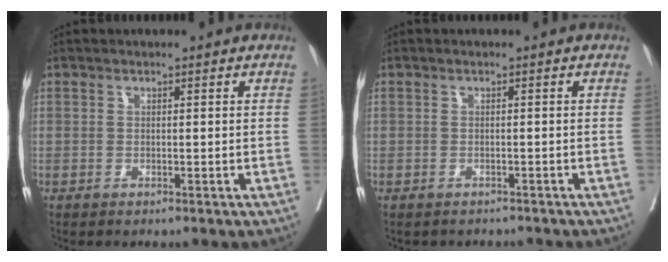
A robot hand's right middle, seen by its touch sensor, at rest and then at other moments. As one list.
[{"total": 3.7, "force": [-3.5, 1.3, 0.5], "torque": [-0.011, -0.004, -0.041]}]